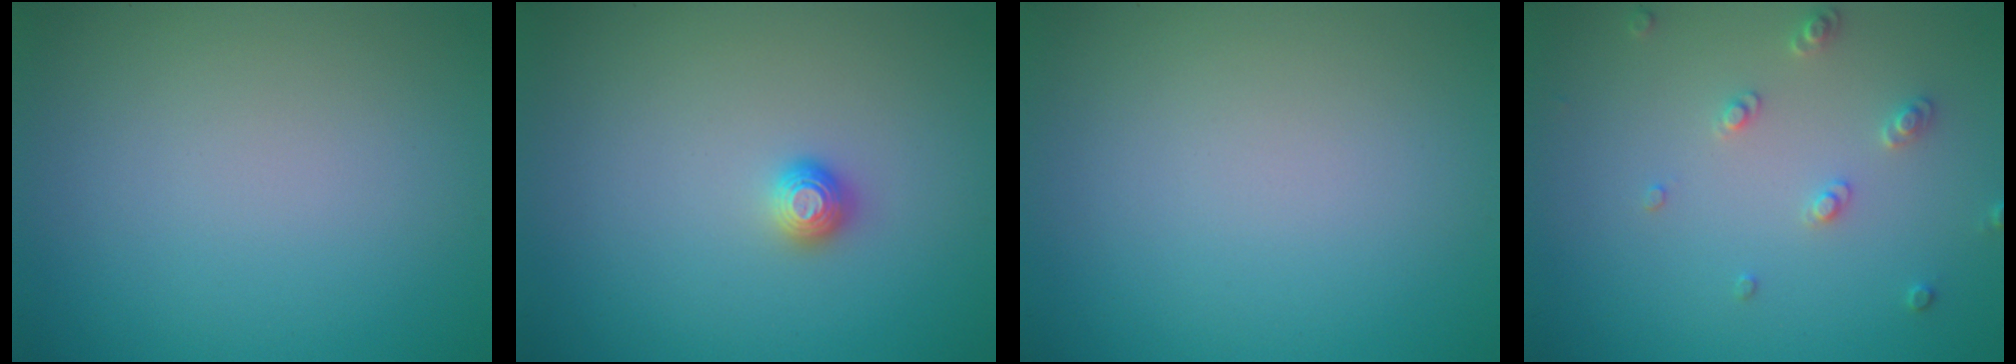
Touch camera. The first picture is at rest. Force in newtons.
{"total": 1.1, "press": 1.0, "slide": 0.4}
{"total": 0.0}
{"total": 1.9, "press": 1.8, "slide": 0.5}